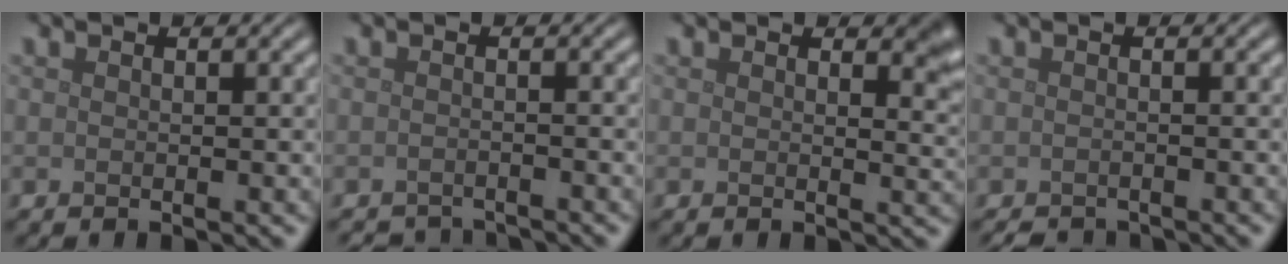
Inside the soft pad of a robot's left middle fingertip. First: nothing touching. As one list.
[{"total": 2.8, "force": [-2.8, 0.2, 0.1], "torque": [0.001, -0.007, -0.042]}, {"total": 2.2, "force": [1.3, 0.8, 1.5], "torque": [-0.017, -0.007, 0.020]}, {"total": 2.1, "force": [-2.1, 0.3, 0.3], "torque": [-0.002, -0.008, -0.032]}]